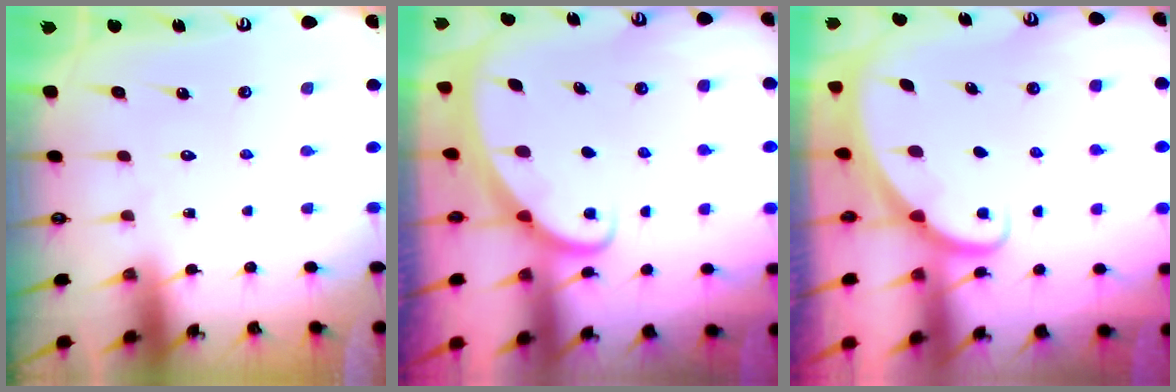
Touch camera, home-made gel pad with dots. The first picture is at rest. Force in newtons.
{"total": 1.8, "press": 1.8, "slide": 0.2}
{"total": 1.8, "press": 1.8, "slide": 0.0}